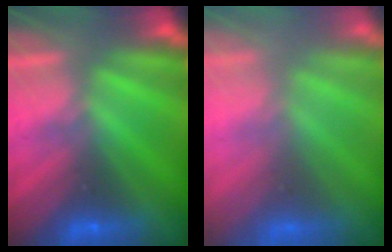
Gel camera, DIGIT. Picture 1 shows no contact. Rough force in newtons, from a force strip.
{"total": 11.8}